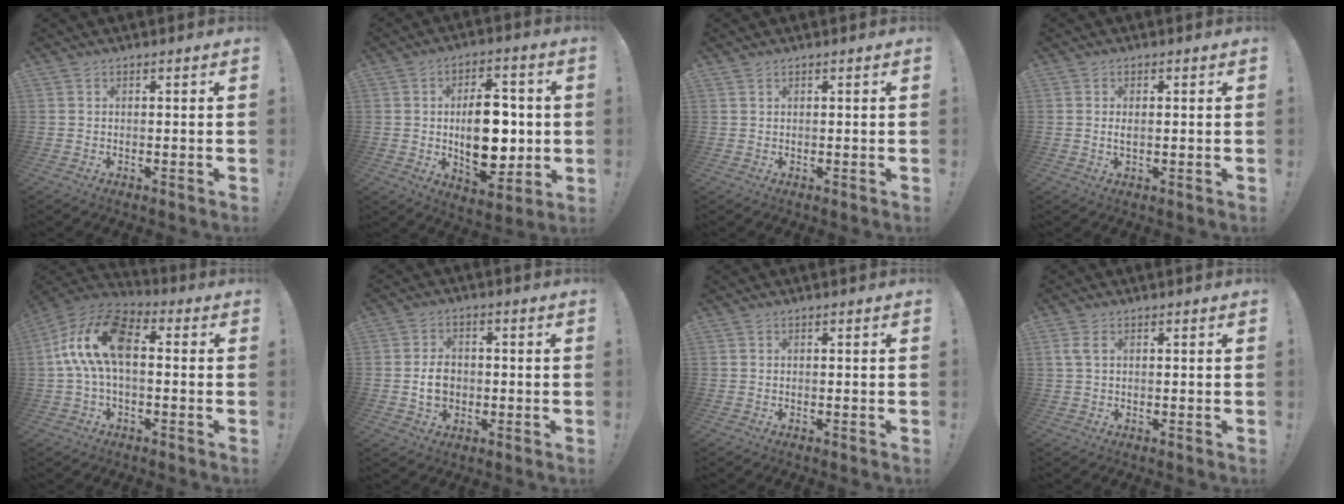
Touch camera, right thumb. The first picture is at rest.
{"total": 15.4, "force": [-1.2, 9.7, 11.9], "torque": [-0.175, 0.006, -0.019]}
{"total": 0.6, "force": [0.6, 0.2, 0.2], "torque": [-0.005, 0.000, 0.011]}
{"total": 1.8, "force": [0.2, 0.8, 1.5], "torque": [-0.028, 0.001, 0.002]}
{"total": 16.2, "force": [1.8, 8.4, 13.8], "torque": [-0.266, 0.012, 0.036]}
{"total": 6.8, "force": [-0.9, 5.5, 3.8], "torque": [-0.049, 0.007, -0.015]}
{"total": 0.0}
{"total": 2.8, "force": [1.1, 1.5, 2.1], "torque": [-0.050, 0.007, 0.022]}